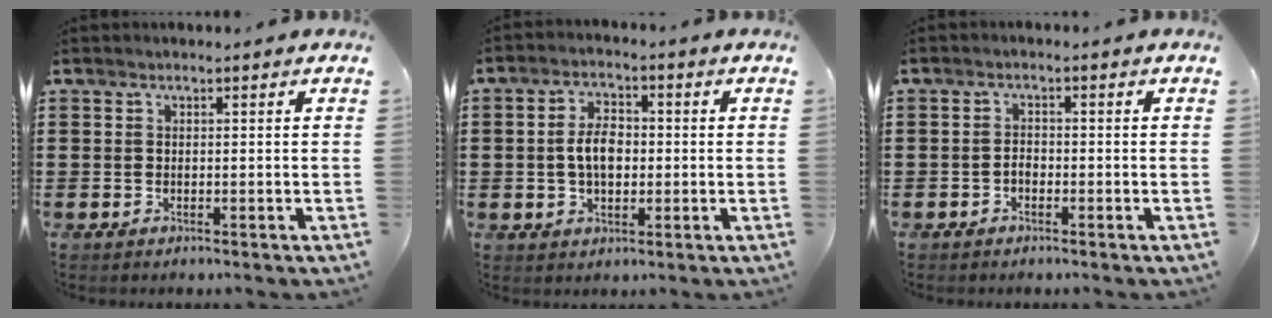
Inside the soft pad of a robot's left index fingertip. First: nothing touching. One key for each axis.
{"total": 5.6, "fx": -0.1, "fy": 3.1, "fz": 4.7, "tx": -0.103, "ty": 0.006, "tz": -0.008}
{"total": 1.4, "fx": -0.6, "fy": 0.7, "fz": 1.1, "tx": -0.023, "ty": 0.002, "tz": -0.013}